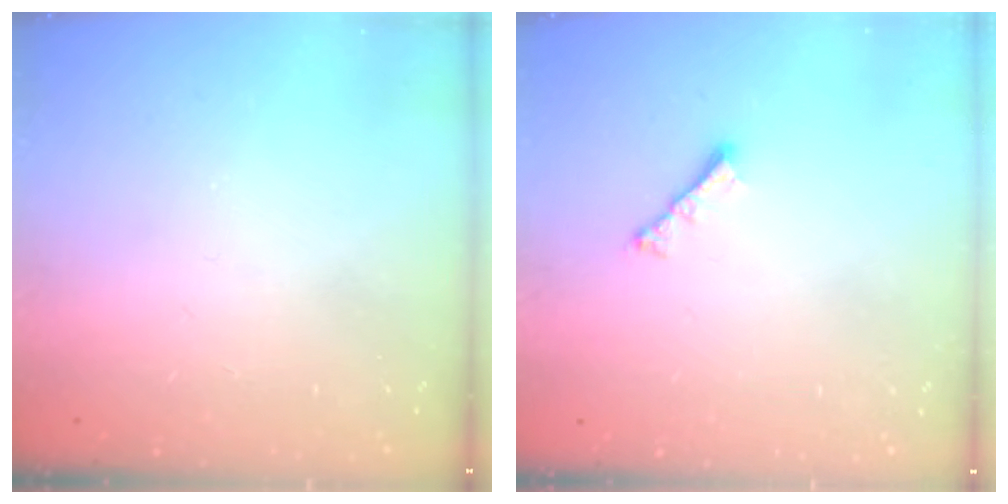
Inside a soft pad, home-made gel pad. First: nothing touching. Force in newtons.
{"total": 2.8, "press": 2.7, "slide": 0.6}